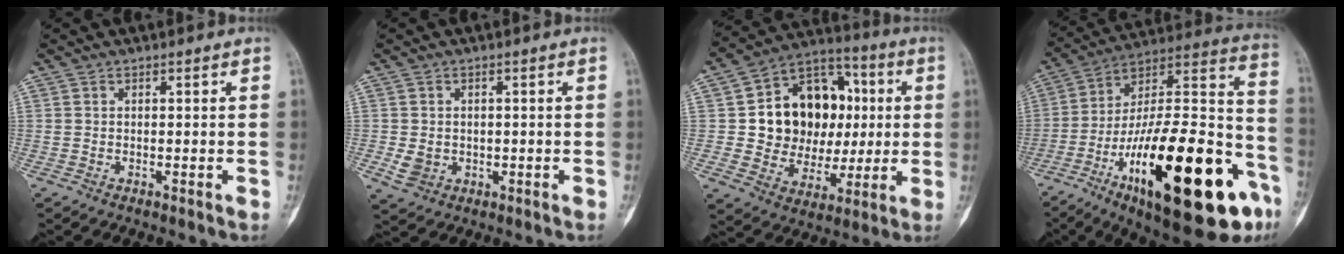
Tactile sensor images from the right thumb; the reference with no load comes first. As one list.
[{"total": 3.5, "force": [-0.2, 3.1, 1.7], "torque": [-0.018, 0.001, 0.008]}, {"total": 19.9, "force": [2.3, 15.5, 12.2], "torque": [-0.126, 0.020, 0.046]}, {"total": 36.9, "force": [-15.9, 12.1, 31.0], "torque": [-0.429, 0.064, -0.247]}]